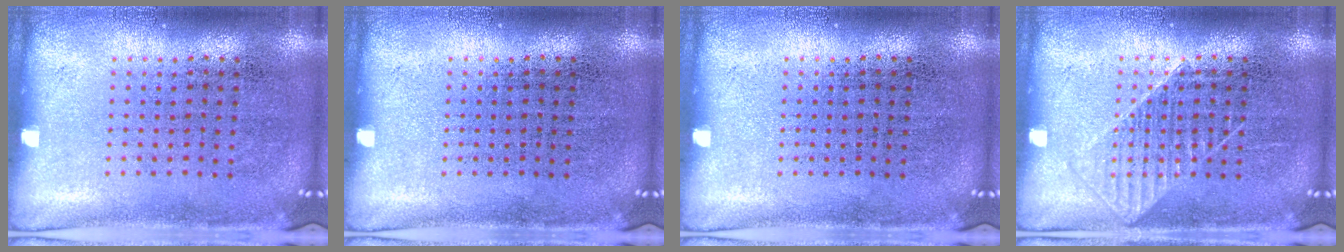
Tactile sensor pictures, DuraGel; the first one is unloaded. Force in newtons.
{"total": 0.0}
{"total": 0.0}
{"total": 1.3, "press": 1.3, "slide": 0.3}